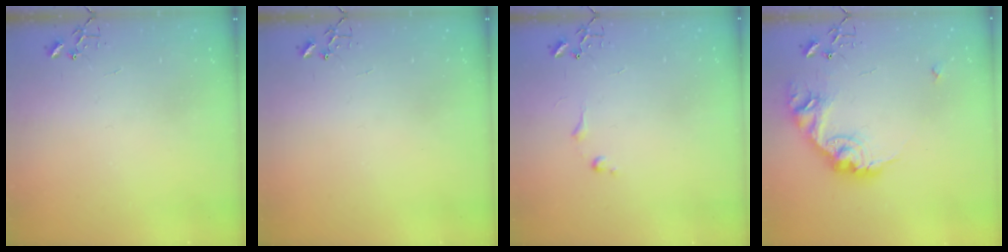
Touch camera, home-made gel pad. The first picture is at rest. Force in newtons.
{"total": 0.0}
{"total": 7.4, "press": 7.4, "slide": 0.9}
{"total": 17.4, "press": 17.4, "slide": 0.4}